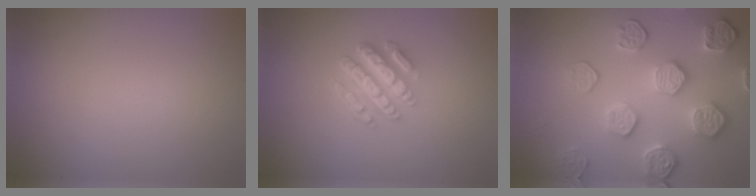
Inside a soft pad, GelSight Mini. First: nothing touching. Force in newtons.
{"total": 4.8, "press": 3.5, "slide": 3.3}
{"total": 5.2, "press": 4.5, "slide": 2.6}